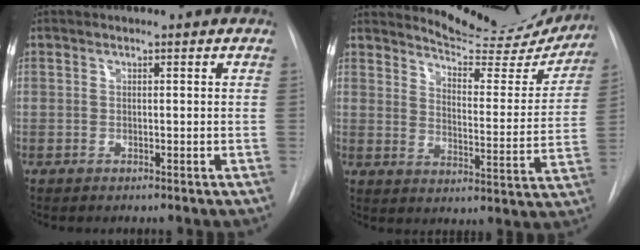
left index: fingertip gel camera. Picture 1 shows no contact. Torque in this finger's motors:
{"motor_torque": [0.86, -1.16, 0.03, -0.03]}